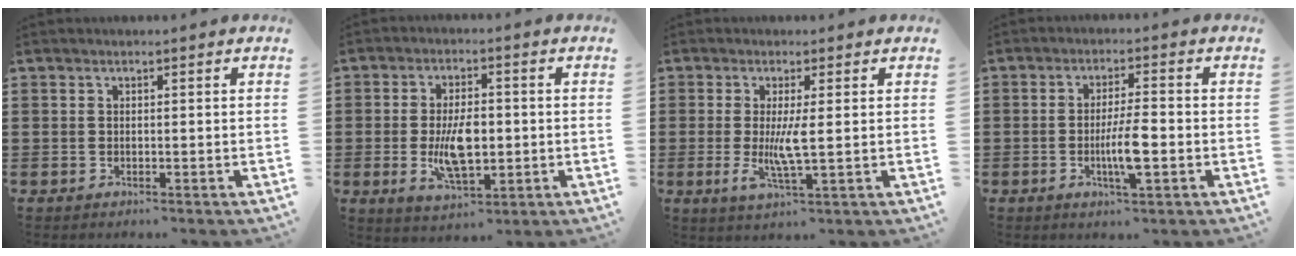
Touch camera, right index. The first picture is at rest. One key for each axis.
{"total": 8.0, "fx": -0.9, "fy": 3.7, "fz": 7.0, "tx": -0.127, "ty": -0.005, "tz": -0.022}
{"total": 5.3, "fx": -0.1, "fy": 0.5, "fz": 5.3, "tx": -0.109, "ty": -0.014, "tz": -0.006}
{"total": 5.8, "fx": -1.4, "fy": 0.9, "fz": 5.5, "tx": -0.107, "ty": -0.007, "tz": -0.029}